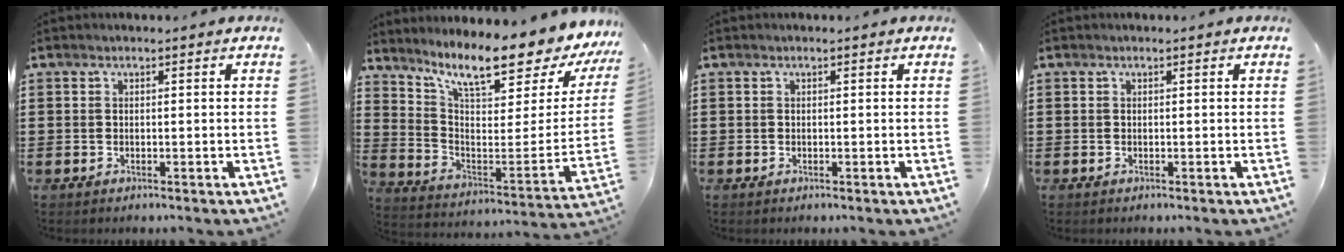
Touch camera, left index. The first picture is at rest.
{"total": 11.0, "force": [8.8, 1.6, 6.4], "torque": [-0.130, -0.077, 0.140]}
{"total": 0.0}
{"total": 0.0}